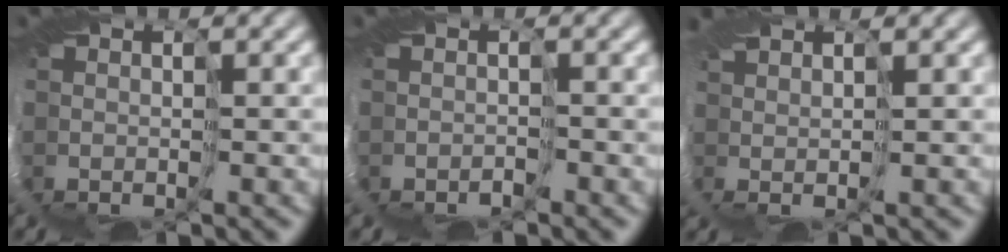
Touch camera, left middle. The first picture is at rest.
{"total": 1.9, "force": [-1.5, -0.6, -0.9], "torque": [0.014, -0.006, -0.026]}
{"total": 2.2, "force": [1.2, -1.8, -0.2], "torque": [0.000, 0.002, 0.019]}